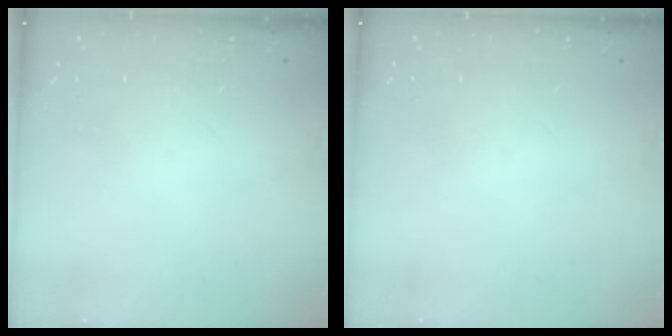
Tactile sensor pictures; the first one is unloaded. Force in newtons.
{"total": 0.0}